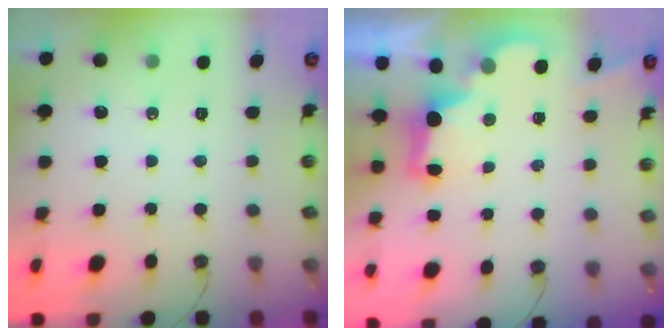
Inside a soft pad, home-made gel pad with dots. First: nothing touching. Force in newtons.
{"total": 2.6, "press": 2.6, "slide": 0.5}